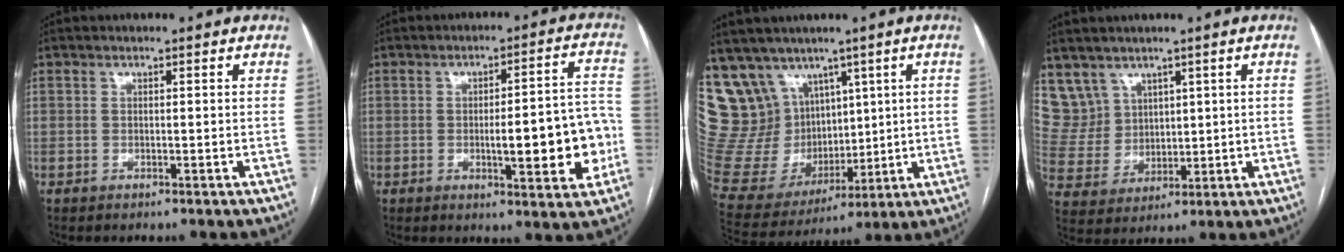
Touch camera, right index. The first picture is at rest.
{"total": 12.2, "force": [-2.5, 2.5, 11.7], "torque": [-0.144, 0.019, -0.027]}
{"total": 19.6, "force": [10.5, 14.8, 7.5], "torque": [-0.180, 0.063, 0.229]}
{"total": 7.6, "force": [4.9, 5.8, -0.1], "torque": [-0.005, 0.021, 0.115]}